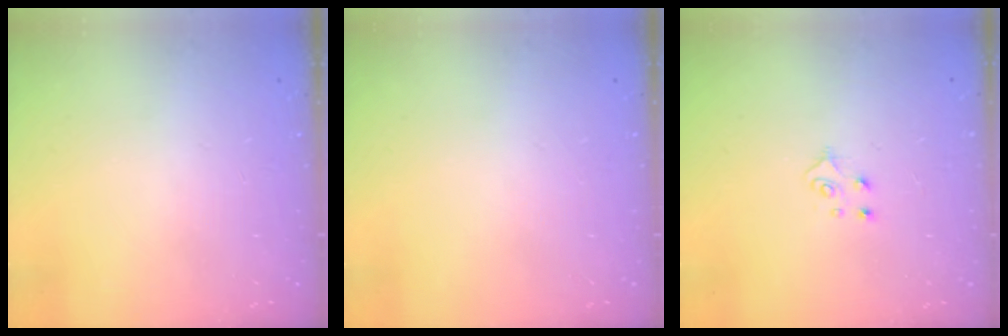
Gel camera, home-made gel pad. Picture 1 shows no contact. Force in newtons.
{"total": 0.0}
{"total": 4.9, "press": 4.8, "slide": 0.5}